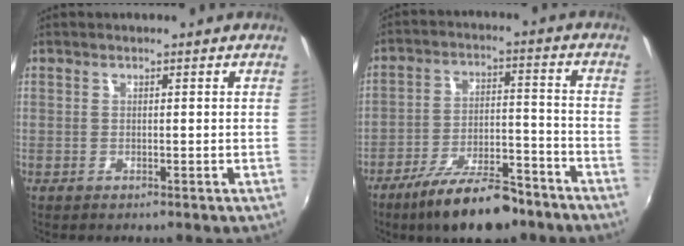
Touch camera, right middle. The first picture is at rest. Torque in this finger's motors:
{"motor_torque": [1.11, -1.03, 0.45, 0.20]}